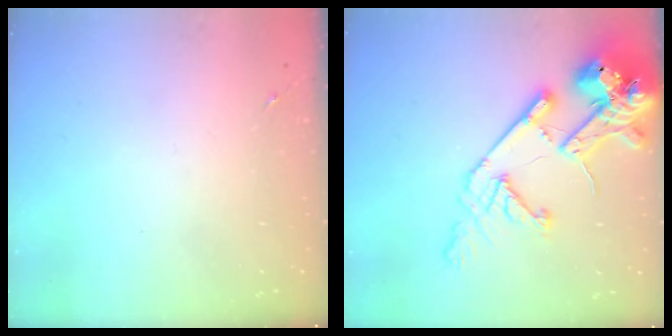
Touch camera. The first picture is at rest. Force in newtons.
{"total": 20.3, "press": 20.1, "slide": 2.7}